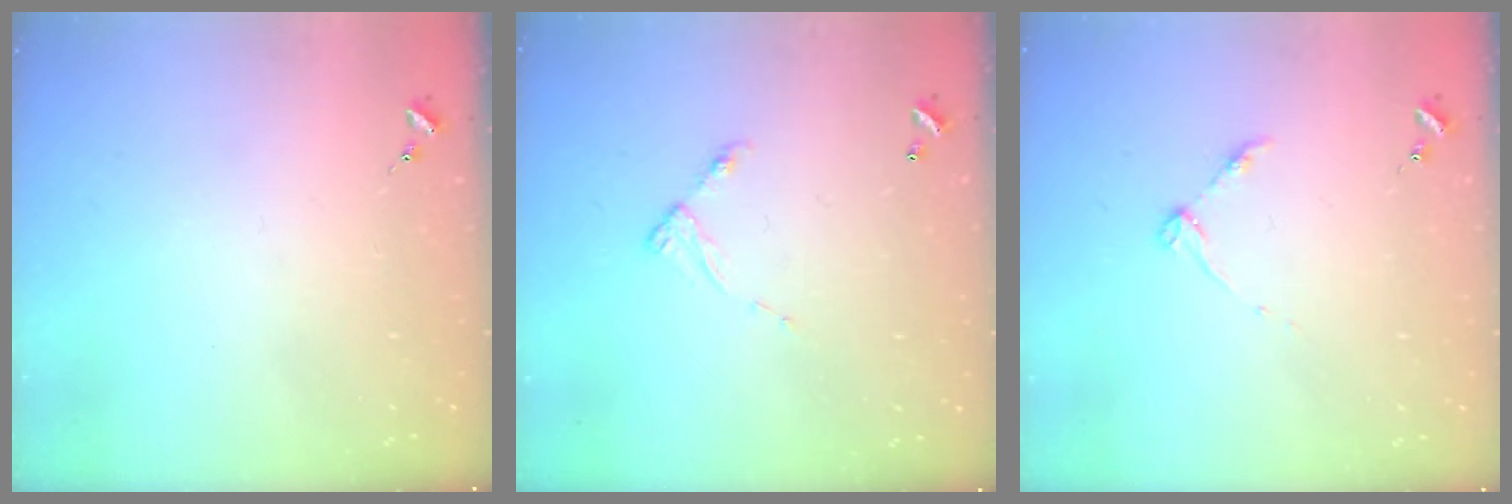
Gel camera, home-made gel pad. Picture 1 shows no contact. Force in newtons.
{"total": 6.1, "press": 6.1, "slide": 0.5}
{"total": 4.0, "press": 4.0, "slide": 0.5}